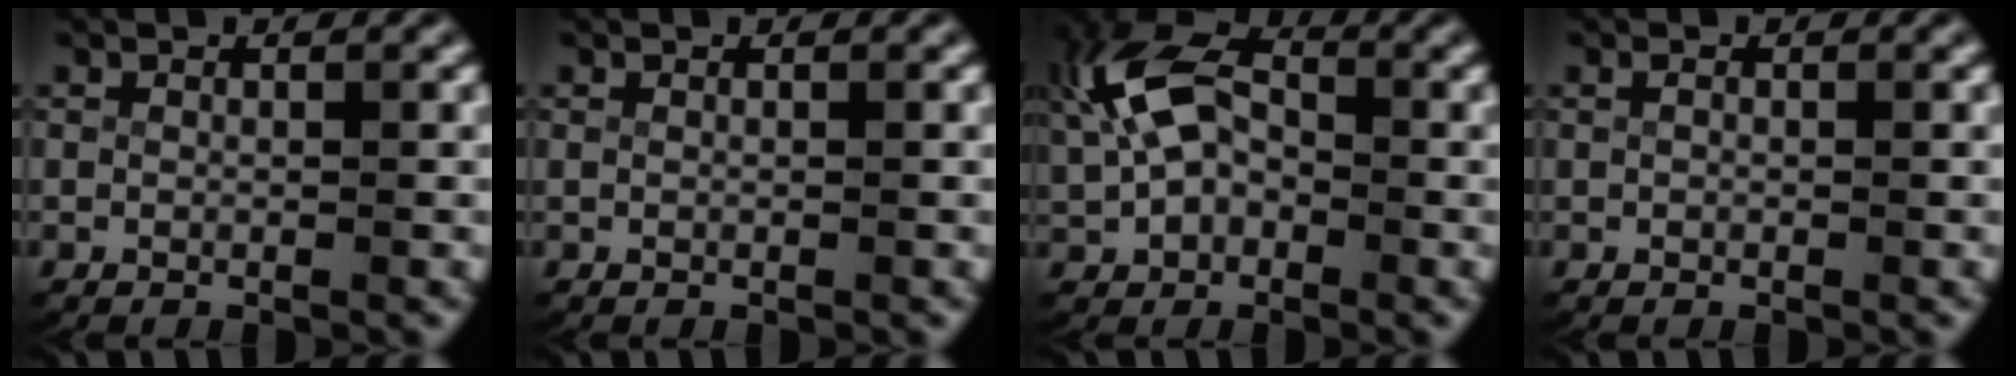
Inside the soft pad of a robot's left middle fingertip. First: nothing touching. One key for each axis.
{"total": 0.0}
{"total": 6.9, "fx": 0.9, "fy": 5.0, "fz": 4.7, "tx": -0.103, "ty": -0.010, "tz": 0.023}
{"total": 0.0}